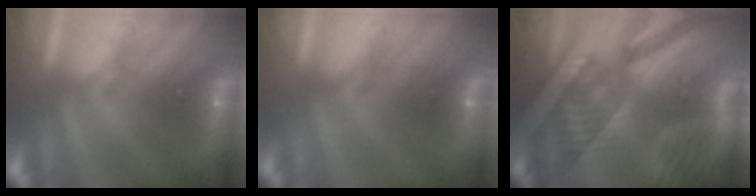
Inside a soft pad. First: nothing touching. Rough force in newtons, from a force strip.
{"total": 2.4}
{"total": 6.0}